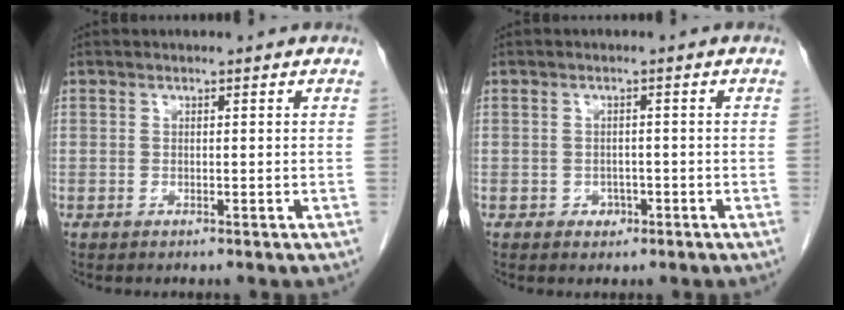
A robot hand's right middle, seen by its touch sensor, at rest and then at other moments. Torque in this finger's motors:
{"motor_torque": [0.10, -0.03, -0.01, -0.01]}